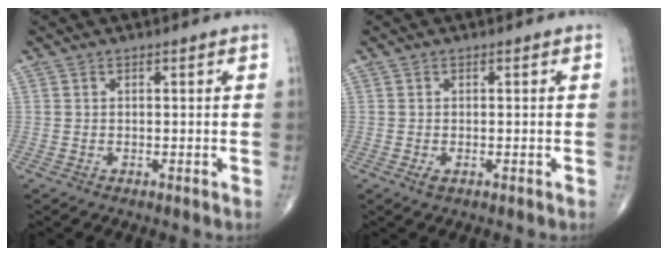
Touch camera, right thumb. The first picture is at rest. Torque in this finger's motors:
{"motor_torque": [-0.10, -0.05, 0.13, 0.11, 0.05]}